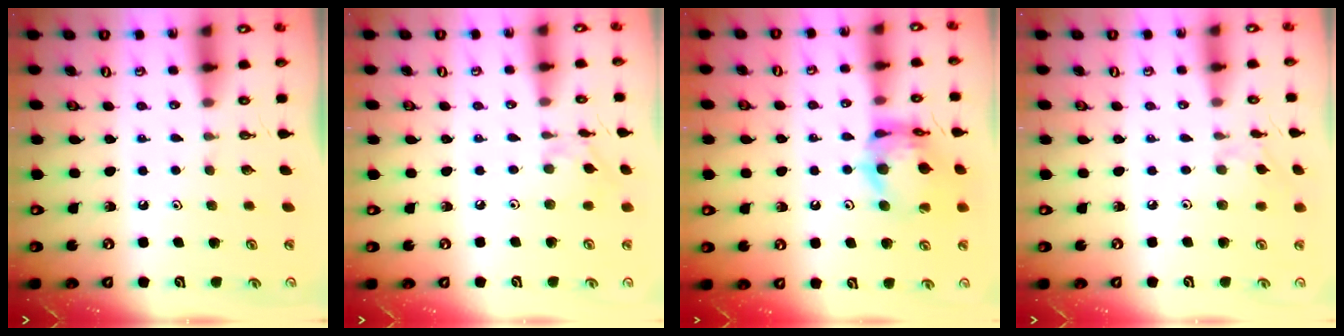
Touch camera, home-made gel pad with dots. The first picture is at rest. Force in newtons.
{"total": 6.0, "press": 6.0, "slide": 0.4}
{"total": 13.6, "press": 13.5, "slide": 1.7}
{"total": 4.2, "press": 4.2, "slide": 0.6}